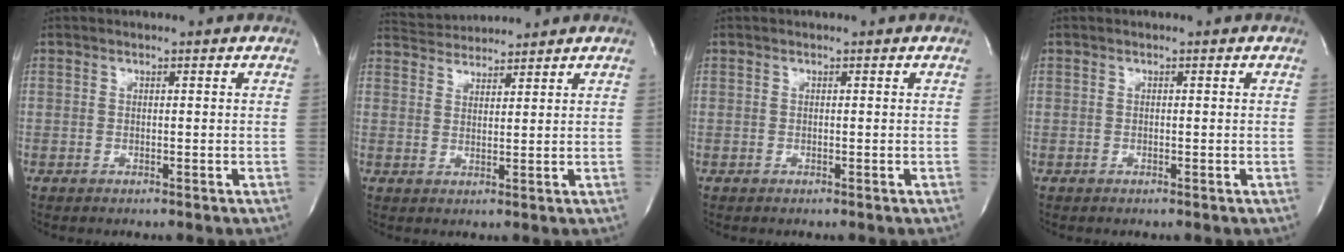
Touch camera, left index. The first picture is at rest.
{"total": 4.5, "force": [4.5, 0.1, -0.1], "torque": [-0.009, 0.021, 0.084]}
{"total": 0.0}
{"total": 0.0}